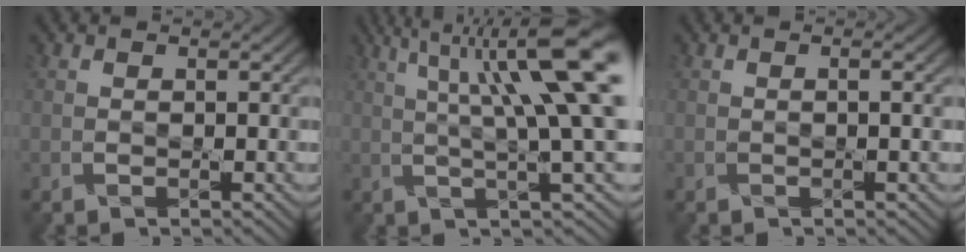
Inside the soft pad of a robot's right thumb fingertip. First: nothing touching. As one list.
[{"total": 12.6, "force": [4.2, 2.0, 11.7], "torque": [-0.179, 0.010, 0.075]}, {"total": 0.9, "force": [0.1, -0.3, 0.8], "torque": [-0.017, 0.004, 0.002]}]